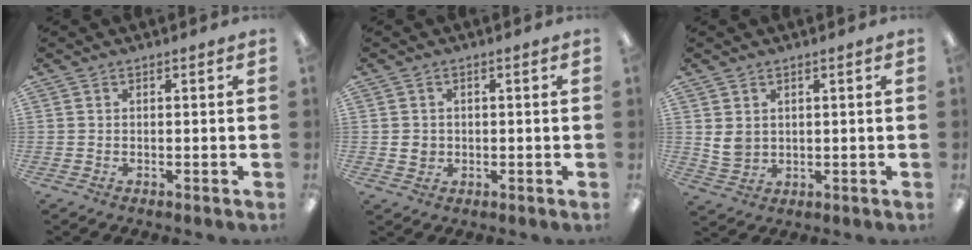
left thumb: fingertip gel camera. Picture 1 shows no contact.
{"total": 2.6, "force": [0.1, 2.4, 1.0], "torque": [-0.020, 0.004, 0.001]}
{"total": 4.3, "force": [1.8, 3.3, 2.0], "torque": [-0.040, -0.003, 0.034]}